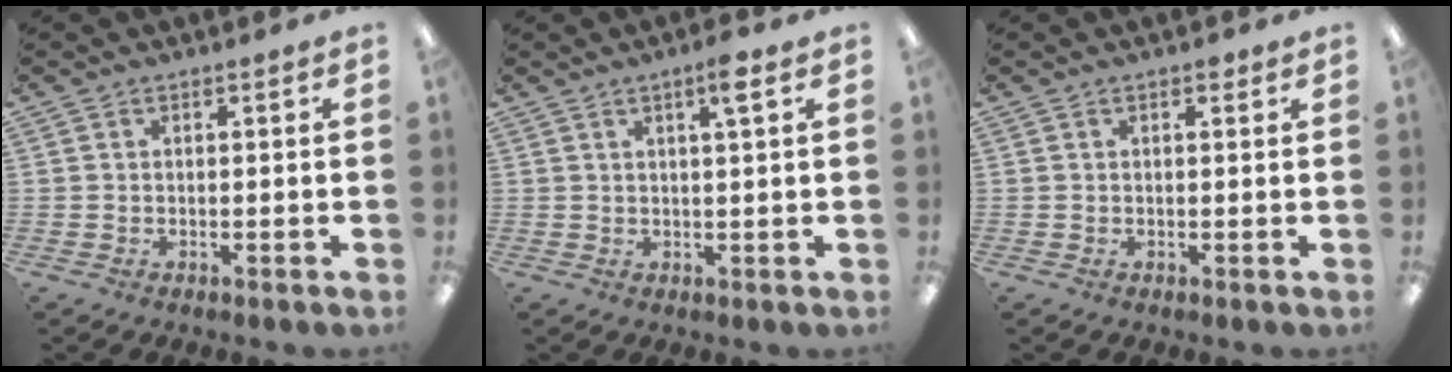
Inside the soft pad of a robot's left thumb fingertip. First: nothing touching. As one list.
[{"total": 4.3, "force": [2.5, 0.5, 3.4], "torque": [-0.058, -0.002, 0.037]}, {"total": 1.1, "force": [0.7, 0.6, 0.6], "torque": [-0.006, -0.001, 0.011]}]